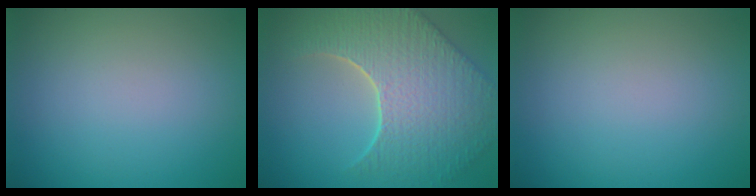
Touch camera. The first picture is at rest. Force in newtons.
{"total": 9.4, "press": 6.6, "slide": 6.6}
{"total": 0.0}